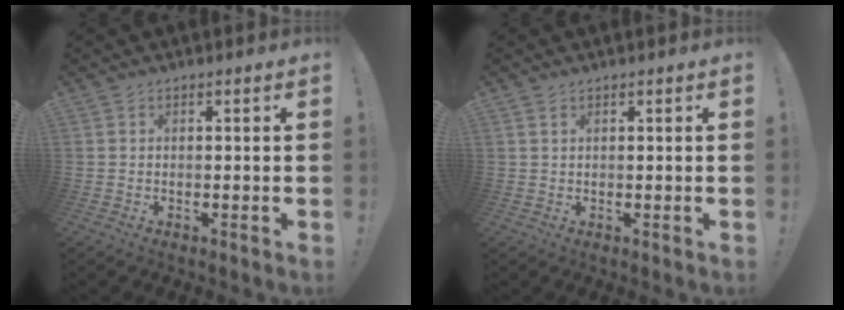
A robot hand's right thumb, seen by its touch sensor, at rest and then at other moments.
{"total": 1.2, "force": [0.7, 0.6, 0.8], "torque": [-0.013, -0.001, 0.012]}